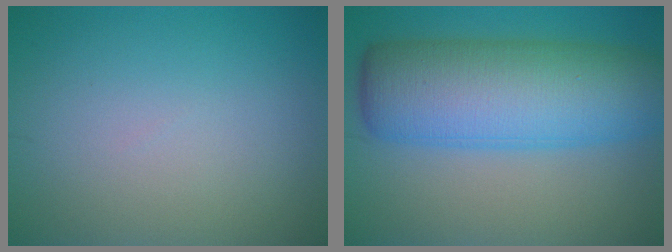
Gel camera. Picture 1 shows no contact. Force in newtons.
{"total": 11.5, "press": 11.5, "slide": 0.3}